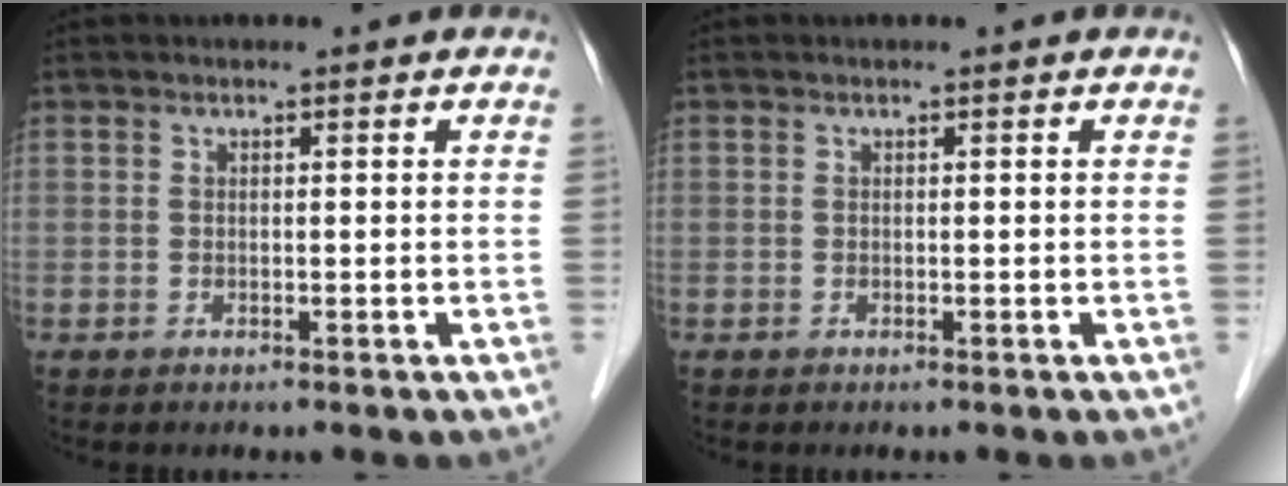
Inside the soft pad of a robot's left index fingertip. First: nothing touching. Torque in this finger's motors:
{"motor_torque": [0.01, 0.00, -0.03, -0.01]}